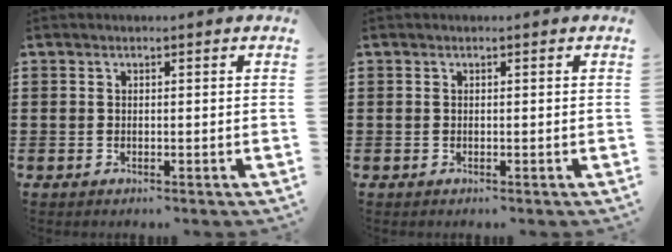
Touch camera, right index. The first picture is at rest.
{"total": 0.0}